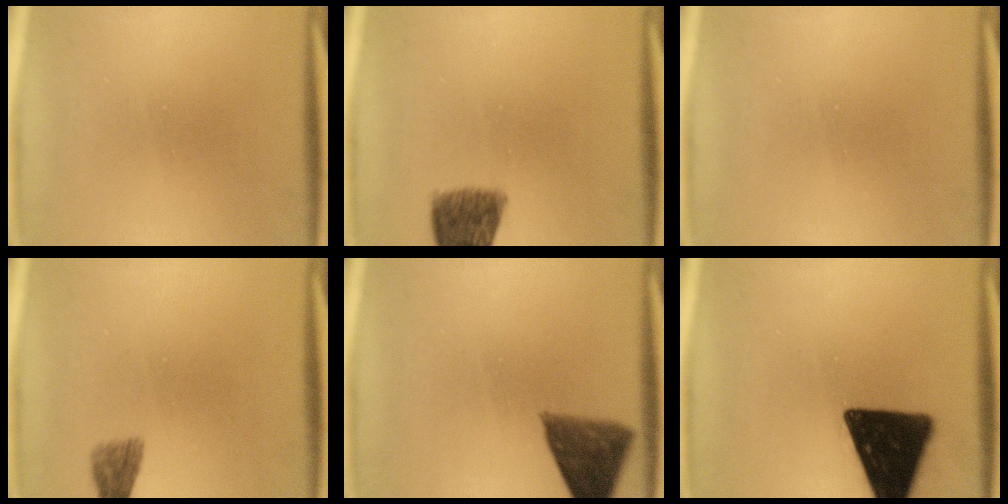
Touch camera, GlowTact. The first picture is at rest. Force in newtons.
{"total": 8.1}
{"total": 0.0}
{"total": 1.8}
{"total": 7.5}
{"total": 17.3}